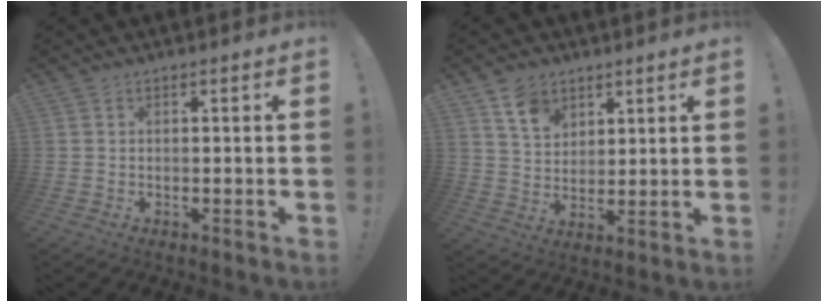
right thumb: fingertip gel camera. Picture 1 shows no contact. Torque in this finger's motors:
{"motor_torque": [0.47, -0.05, 0.08, -0.10, 0.02]}